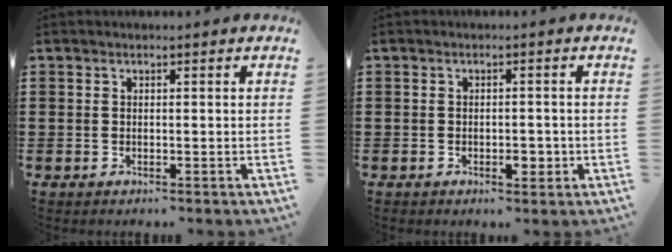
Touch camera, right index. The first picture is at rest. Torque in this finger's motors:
{"motor_torque": [0.01, 0.02, 0.01, 0.01]}